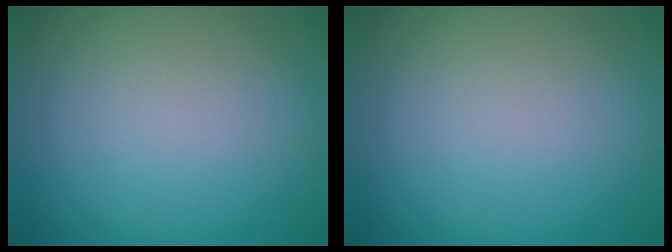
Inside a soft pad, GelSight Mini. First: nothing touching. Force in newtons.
{"total": 0.0}